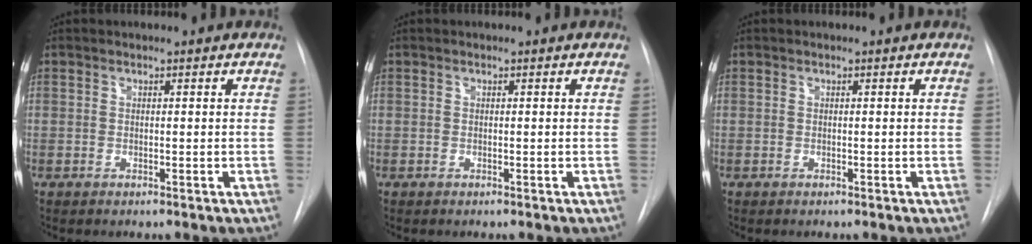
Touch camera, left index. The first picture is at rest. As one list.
[{"total": 0.0}, {"total": 0.0}]